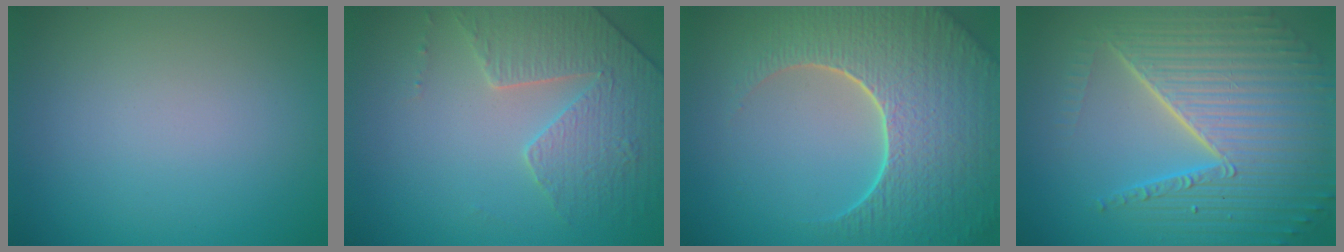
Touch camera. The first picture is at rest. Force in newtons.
{"total": 3.4, "press": 3.3, "slide": 1.0}
{"total": 9.3, "press": 6.6, "slide": 6.5}
{"total": 9.7, "press": 6.0, "slide": 7.6}